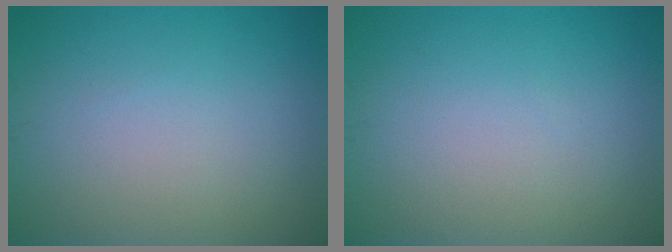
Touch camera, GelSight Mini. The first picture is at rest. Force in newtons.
{"total": 0.0}